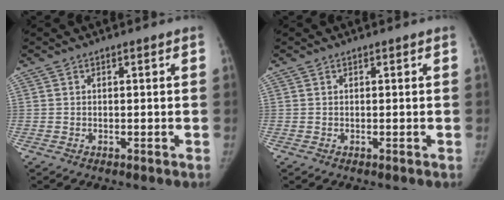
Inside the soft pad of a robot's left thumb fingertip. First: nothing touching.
{"total": 0.0}